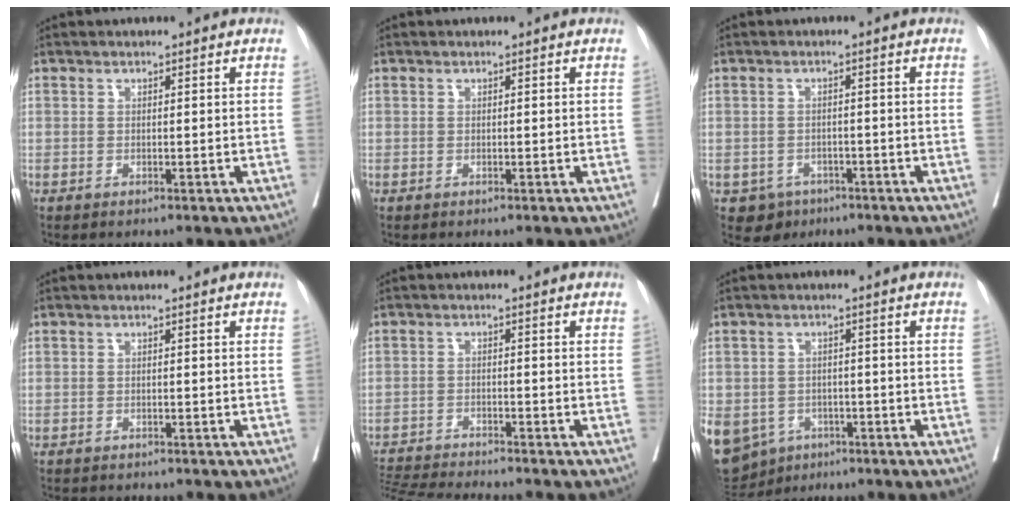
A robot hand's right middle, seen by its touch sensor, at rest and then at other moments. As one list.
[{"total": 0.0}, {"total": 3.4, "force": [-1.9, 2.8, 0.5], "torque": [-0.007, 0.008, -0.024]}, {"total": 4.7, "force": [-4.2, 1.1, 1.6], "torque": [-0.021, -0.005, -0.057]}, {"total": 10.5, "force": [-9.9, -0.5, 3.4], "torque": [-0.051, -0.008, -0.160]}, {"total": 16.9, "force": [-7.5, 13.7, 6.3], "torque": [-0.198, -0.001, -0.097]}]